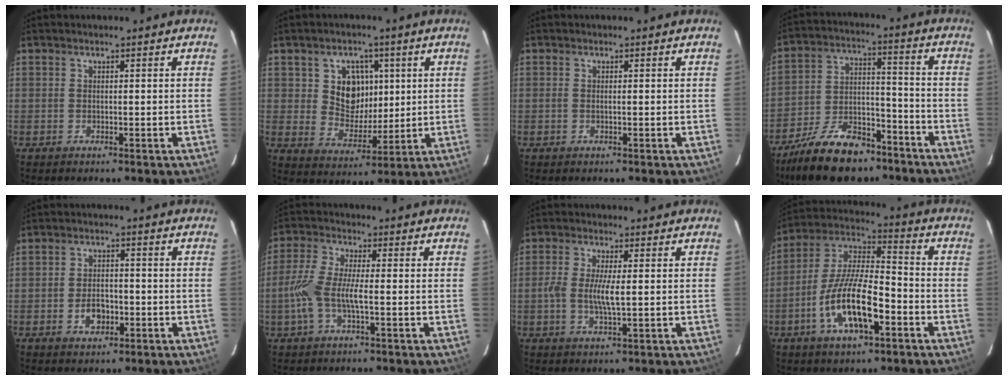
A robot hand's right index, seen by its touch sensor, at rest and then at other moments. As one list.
[{"total": 8.8, "force": [2.5, 7.6, 3.8], "torque": [-0.070, 0.003, 0.052]}, {"total": 0.5, "force": [-0.1, -0.1, 0.5], "torque": [-0.011, 0.001, -0.003]}, {"total": 18.6, "force": [-13.5, 8.6, 9.4], "torque": [-0.193, 0.007, -0.216]}, {"total": 4.9, "force": [-1.8, 3.1, 3.2], "torque": [-0.062, 0.005, -0.025]}, {"total": 7.7, "force": [-1.7, 2.0, 7.3], "torque": [-0.165, 0.003, -0.035]}, {"total": 5.4, "force": [-0.4, 1.2, 5.2], "torque": [-0.106, -0.002, -0.010]}, {"total": 15.6, "force": [-6.2, 5.3, 13.3], "torque": [-0.269, -0.008, -0.115]}]